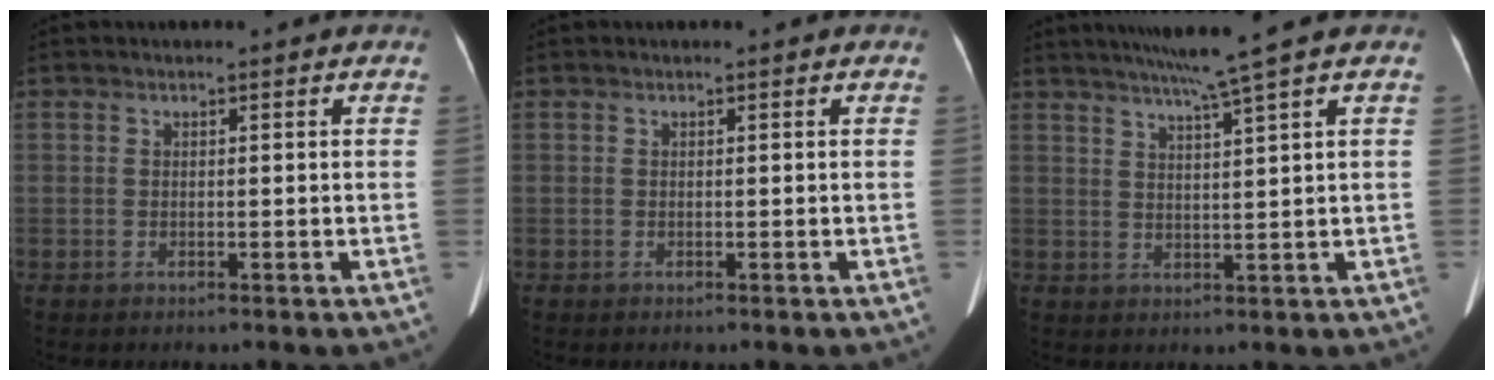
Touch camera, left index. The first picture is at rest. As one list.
[{"total": 0.0}, {"total": 6.5, "force": [4.8, -2.0, 3.9], "torque": [-0.059, 0.003, 0.081]}]